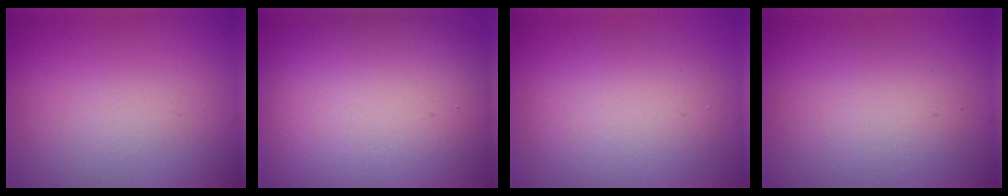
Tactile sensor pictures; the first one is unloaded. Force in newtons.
{"total": 15.6, "press": 15.6, "slide": 1.1}
{"total": 4.4, "press": 4.4, "slide": 0.2}
{"total": 2.8, "press": 2.8, "slide": 0.2}